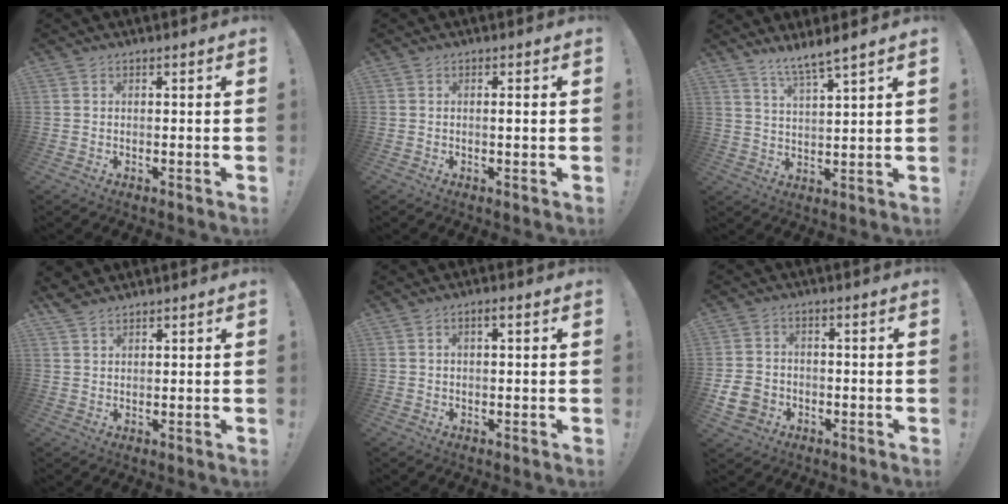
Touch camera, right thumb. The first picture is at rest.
{"total": 0.7, "force": [0.1, 0.0, 0.7], "torque": [-0.008, -0.003, -0.001]}
{"total": 6.0, "force": [5.3, -0.5, 2.8], "torque": [-0.056, -0.036, 0.092]}
{"total": 2.9, "force": [2.5, 1.1, 0.9], "torque": [-0.005, -0.015, 0.047]}
{"total": 1.8, "force": [0.4, 0.5, 1.7], "torque": [-0.031, 0.002, 0.004]}
{"total": 8.0, "force": [-3.1, 6.6, 3.2], "torque": [-0.062, 0.021, -0.057]}